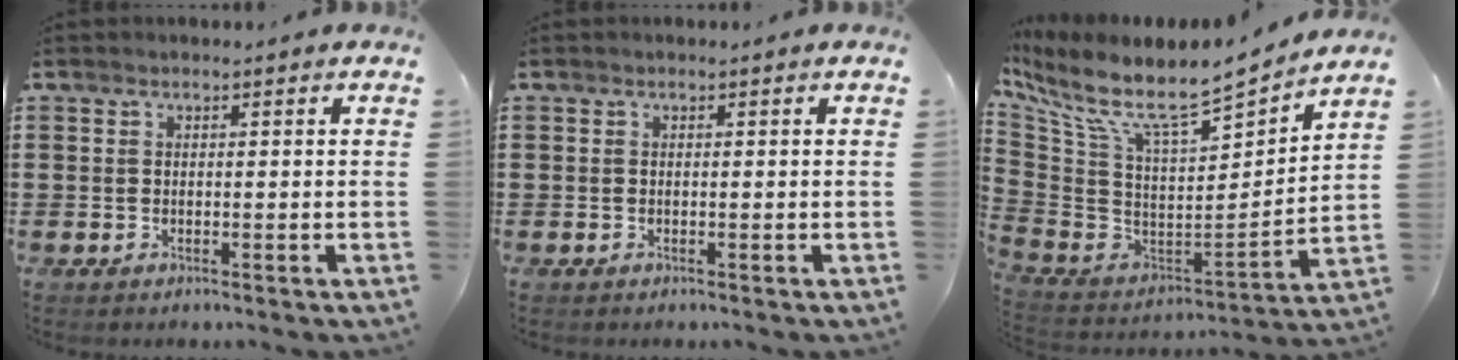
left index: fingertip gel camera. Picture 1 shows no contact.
{"total": 0.0}
{"total": 8.1, "force": [6.2, 1.6, 5.0], "torque": [-0.124, -0.065, 0.100]}